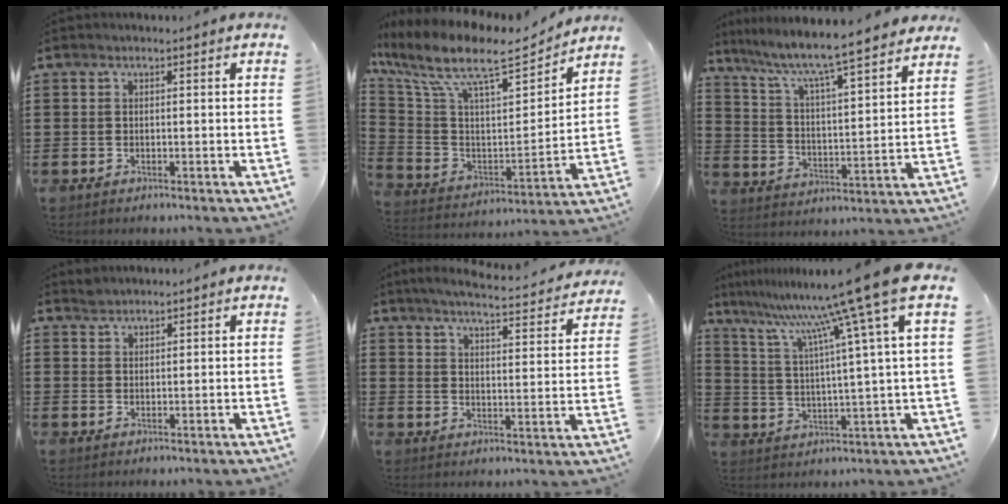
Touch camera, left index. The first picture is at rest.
{"total": 11.7, "force": [8.7, 2.8, 7.3], "torque": [-0.166, -0.055, 0.144]}
{"total": 6.6, "force": [5.8, 0.0, 3.2], "torque": [-0.087, -0.046, 0.091]}
{"total": 1.4, "force": [1.4, 0.2, 0.0], "torque": [-0.003, 0.000, 0.027]}
{"total": 4.7, "force": [4.4, -0.4, 1.7], "torque": [-0.053, -0.035, 0.070]}
{"total": 14.2, "force": [9.8, -1.7, 10.1], "torque": [-0.221, -0.061, 0.148]}